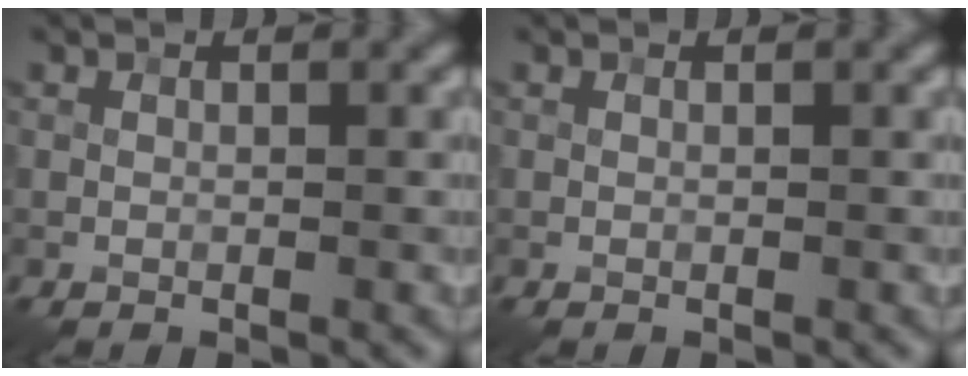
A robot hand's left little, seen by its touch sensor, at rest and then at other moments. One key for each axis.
{"total": 0.0}